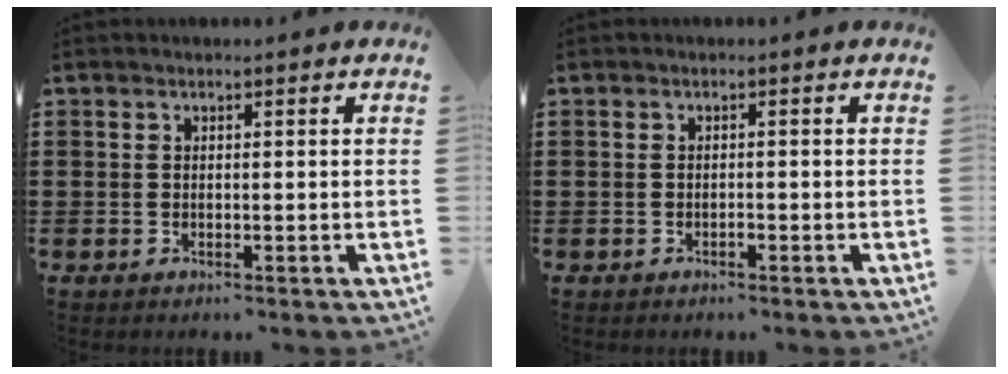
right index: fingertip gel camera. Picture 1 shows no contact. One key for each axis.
{"total": 0.7, "fx": -0.5, "fy": 0.2, "fz": 0.5, "tx": -0.012, "ty": -0.005, "tz": -0.009}